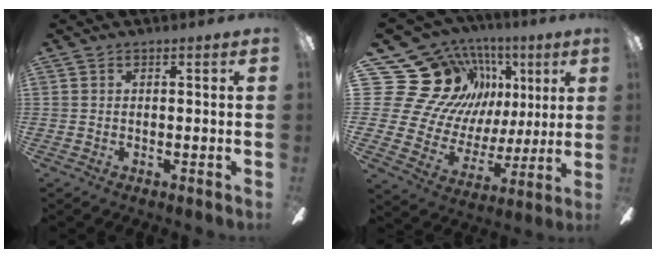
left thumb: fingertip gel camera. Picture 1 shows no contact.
{"total": 21.4, "force": [8.8, 17.5, 8.8], "torque": [-0.184, -0.068, 0.198]}